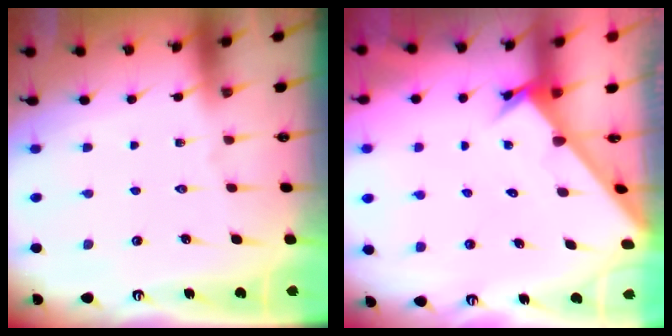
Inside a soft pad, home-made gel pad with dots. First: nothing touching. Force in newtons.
{"total": 2.2, "press": 2.2, "slide": 0.1}